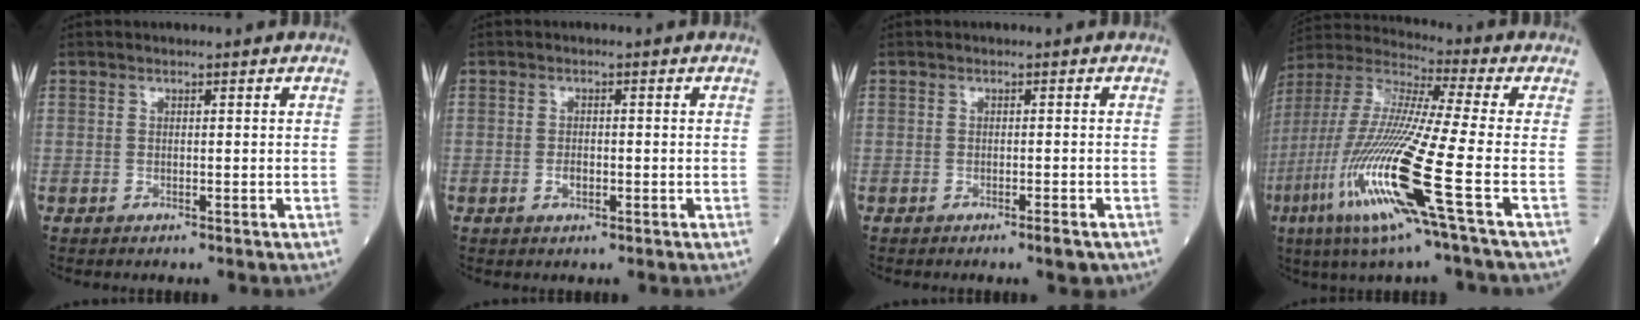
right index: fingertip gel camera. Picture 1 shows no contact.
{"total": 1.6, "force": [-0.6, 0.8, 1.2], "torque": [-0.023, 0.002, -0.009]}
{"total": 2.0, "force": [-1.3, 0.2, 1.5], "torque": [-0.021, -0.002, -0.015]}
{"total": 19.3, "force": [-7.4, -0.5, 17.9], "torque": [-0.404, -0.037, -0.154]}